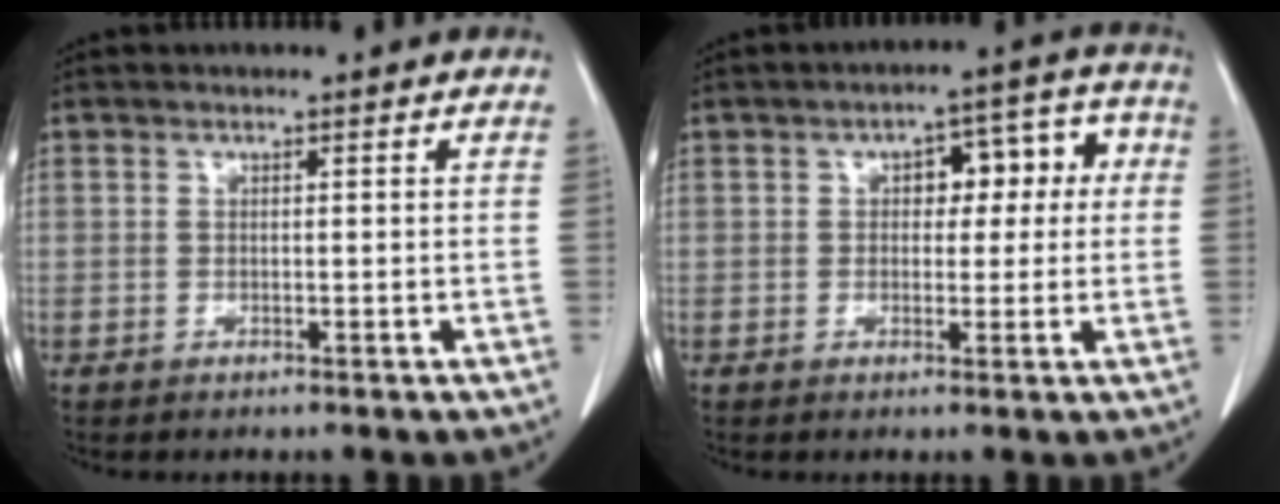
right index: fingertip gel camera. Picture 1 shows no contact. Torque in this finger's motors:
{"motor_torque": [0.20, 0.02, 0.11, 0.02]}